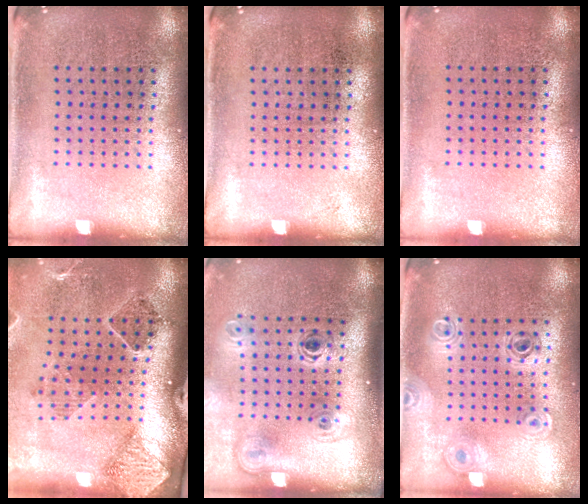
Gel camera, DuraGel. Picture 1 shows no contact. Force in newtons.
{"total": 0.0}
{"total": 0.0}
{"total": 1.7, "press": 1.6, "slide": 0.4}
{"total": 2.1, "press": 1.4, "slide": 1.5}
{"total": 0.8, "press": 0.8, "slide": 0.1}